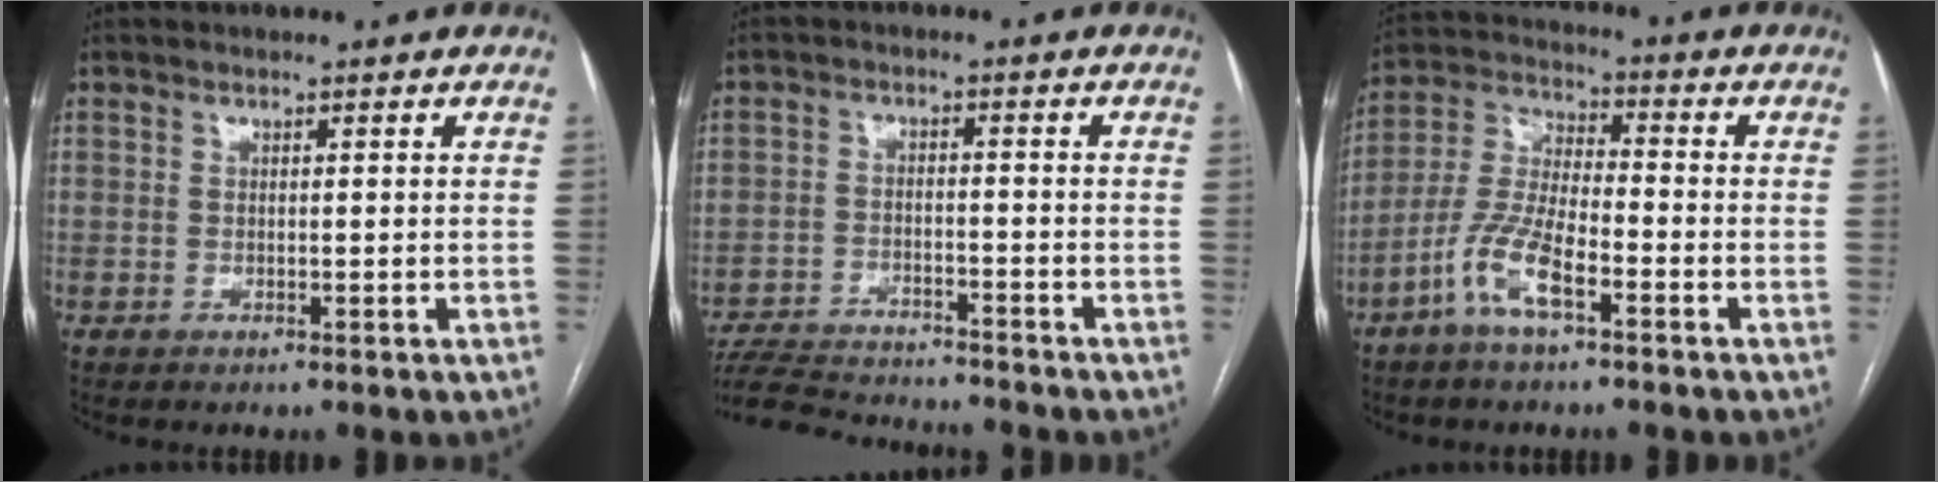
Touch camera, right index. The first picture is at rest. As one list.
[{"total": 12.8, "force": [-12.0, 2.3, 3.9], "torque": [-0.071, 0.001, -0.187]}, {"total": 9.6, "force": [-5.0, 2.3, 7.9], "torque": [-0.176, 0.004, -0.101]}]